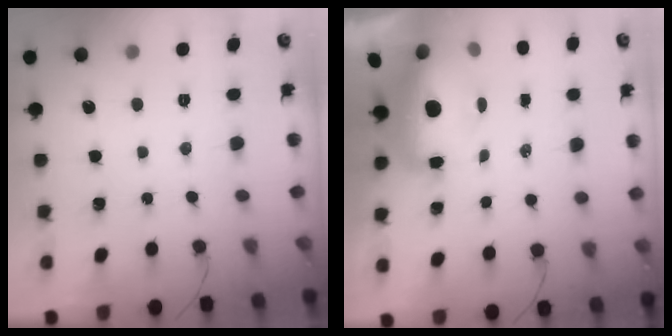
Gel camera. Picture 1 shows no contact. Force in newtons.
{"total": 13.3, "press": 9.2, "slide": 9.6}